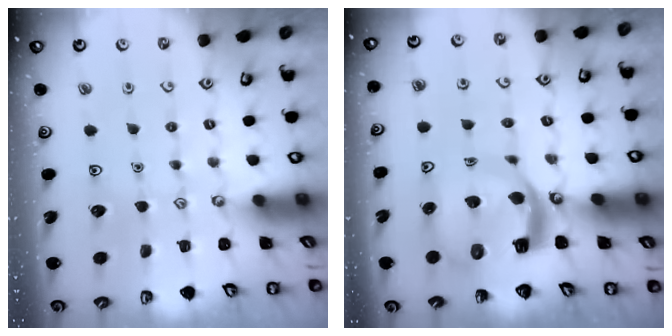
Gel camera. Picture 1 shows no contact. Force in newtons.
{"total": 10.3, "press": 10.3, "slide": 1.2}